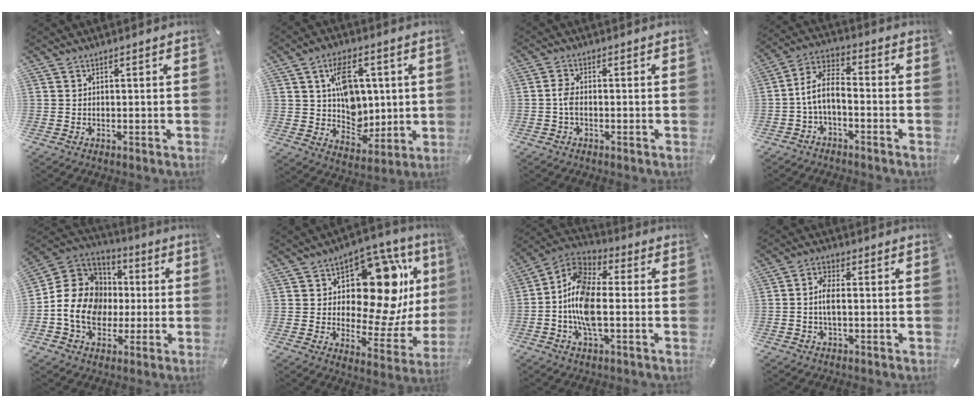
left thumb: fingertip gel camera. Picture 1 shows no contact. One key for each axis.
{"total": 11.2, "fx": 3.5, "fy": 8.7, "fz": 6.2, "tx": -0.086, "ty": -0.008, "tz": 0.067}
{"total": 2.9, "fx": -0.7, "fy": 1.4, "fz": 2.4, "tx": -0.051, "ty": 0.003, "tz": -0.015}
{"total": 7.8, "fx": -2.5, "fy": 4.1, "fz": 6.1, "tx": -0.132, "ty": 0.005, "tz": -0.046}
{"total": 15.9, "fx": -2.3, "fy": 14.0, "fz": 7.2, "tx": -0.141, "ty": 0.024, "tz": -0.037}
{"total": 20.4, "fx": 6.8, "fy": 11.3, "fz": 15.5, "tx": -0.214, "ty": -0.050, "tz": 0.109}
{"total": 12.4, "fx": -3.2, "fy": 6.5, "fz": 10.1, "tx": -0.220, "ty": 0.008, "tz": -0.060}
{"total": 4.4, "fx": -0.6, "fy": 2.0, "fz": 3.9, "tx": -0.083, "ty": 0.002, "tz": -0.014}